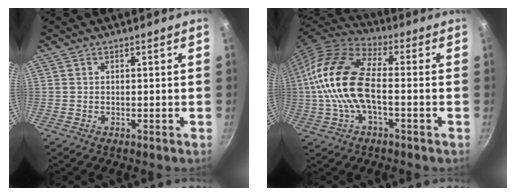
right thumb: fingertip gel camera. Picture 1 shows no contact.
{"total": 16.4, "force": [-0.9, 7.8, 14.4], "torque": [-0.280, 0.032, -0.035]}